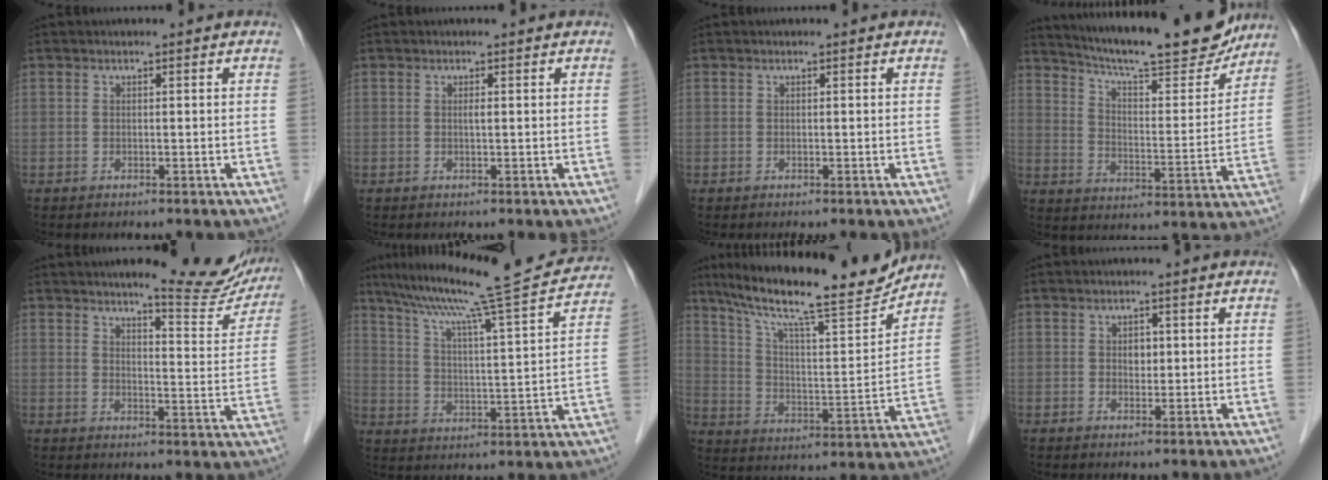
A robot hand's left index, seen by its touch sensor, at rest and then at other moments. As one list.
[{"total": 0.6, "force": [-0.2, 0.0, 0.5], "torque": [-0.012, -0.004, -0.005]}, {"total": 0.0}, {"total": 20.5, "force": [18.0, 2.7, 9.4], "torque": [-0.152, -0.018, 0.254]}, {"total": 13.2, "force": [11.9, 1.8, 5.6], "torque": [-0.056, -0.040, 0.129]}, {"total": 19.8, "force": [17.4, -0.5, 9.4], "torque": [-0.162, -0.008, 0.249]}, {"total": 20.4, "force": [17.1, 1.8, 10.9], "torque": [-0.190, -0.001, 0.265]}, {"total": 1.6, "force": [0.0, 1.2, 1.1], "torque": [-0.014, -0.004, -0.002]}]